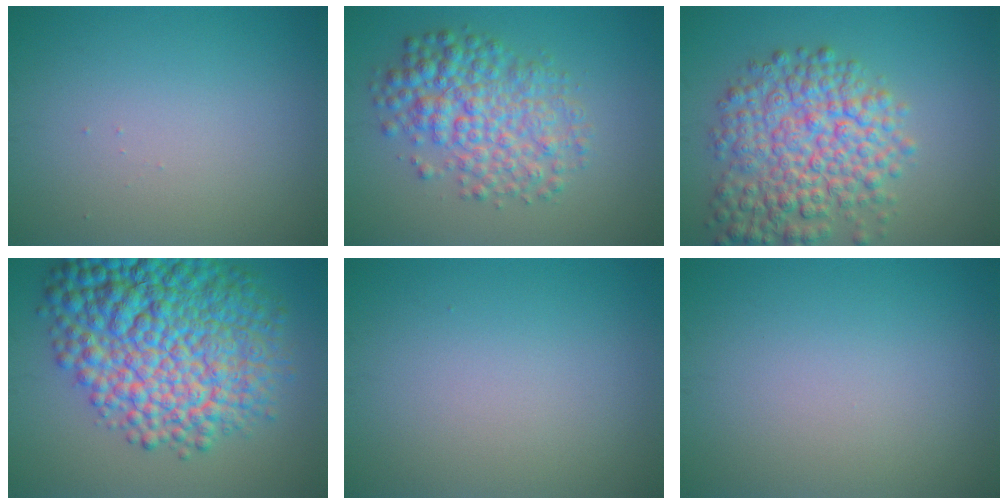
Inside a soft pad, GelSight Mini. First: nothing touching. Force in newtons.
{"total": 5.9, "press": 5.9, "slide": 0.1}
{"total": 7.9, "press": 7.9, "slide": 0.3}
{"total": 13.9, "press": 13.9, "slide": 0.4}
{"total": 0.0}
{"total": 0.0}